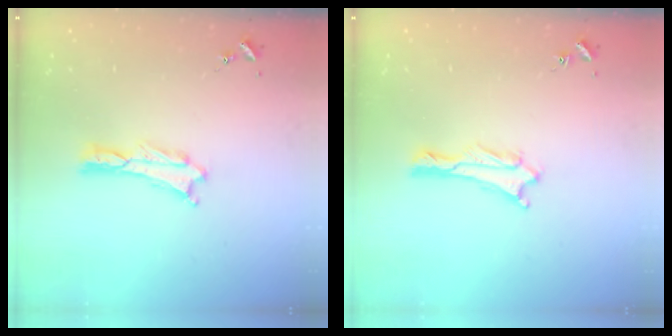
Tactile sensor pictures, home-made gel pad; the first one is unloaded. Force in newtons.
{"total": 1.9, "press": 1.9, "slide": 0.1}